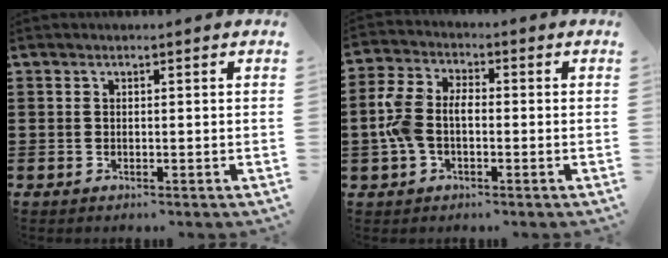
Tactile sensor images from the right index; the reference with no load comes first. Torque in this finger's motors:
{"motor_torque": [0.42, -0.18, 0.70, 0.21]}